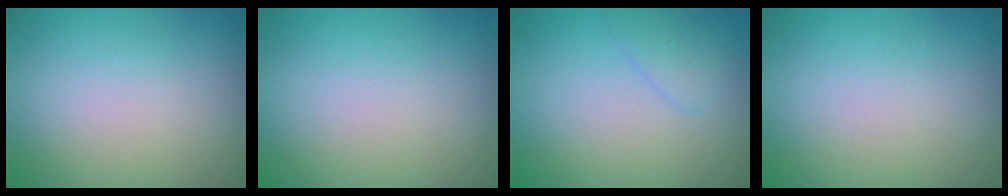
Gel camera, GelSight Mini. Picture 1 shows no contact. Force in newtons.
{"total": 0.0}
{"total": 1.4, "press": 1.4, "slide": 0.2}
{"total": 0.0}